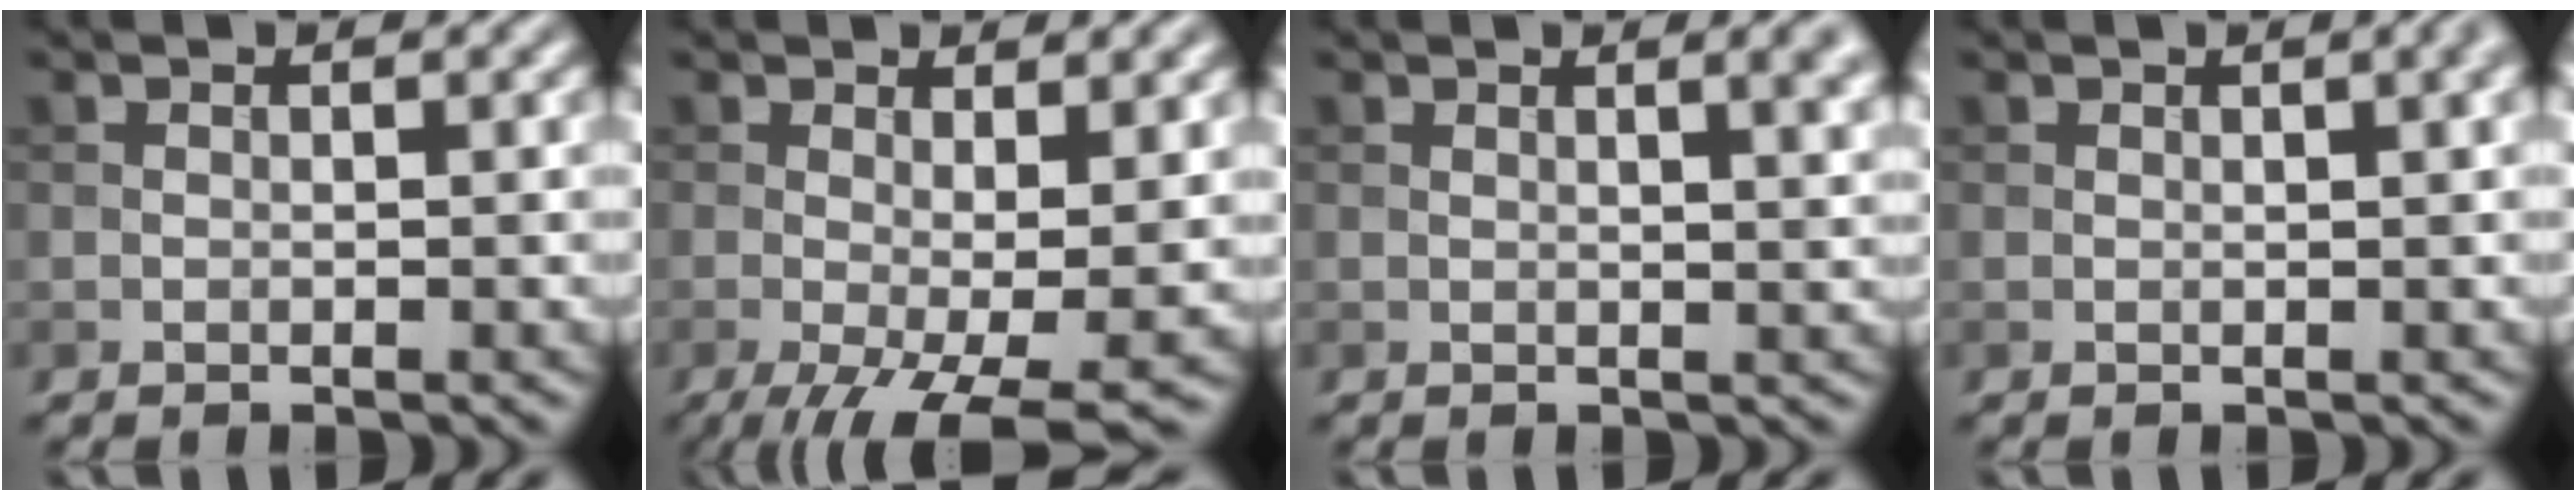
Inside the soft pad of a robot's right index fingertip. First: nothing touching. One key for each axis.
{"total": 7.4, "fx": -2.3, "fy": 2.1, "fz": 6.7, "tx": -0.114, "ty": -0.019, "tz": -0.028}
{"total": 3.5, "fx": 1.6, "fy": 1.4, "fz": 2.8, "tx": -0.014, "ty": 0.008, "tz": 0.012}
{"total": 2.4, "fx": 1.0, "fy": 0.8, "fz": 2.0, "tx": -0.016, "ty": 0.005, "tz": 0.010}